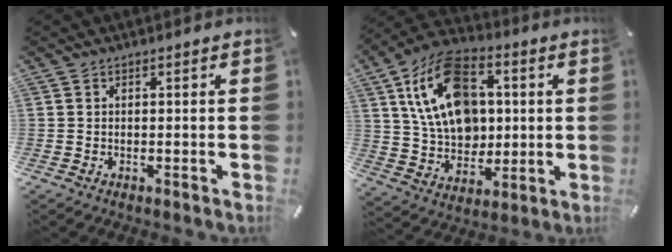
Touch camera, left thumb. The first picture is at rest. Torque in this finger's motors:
{"motor_torque": [2.50, 2.51, 1.54, -1.24, 0.58]}